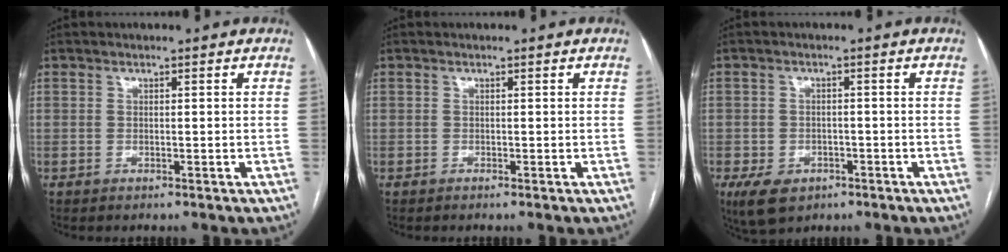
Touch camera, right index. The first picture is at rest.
{"total": 0.0}
{"total": 5.9, "force": [-3.2, 4.3, 2.6], "torque": [-0.047, -0.001, -0.040]}